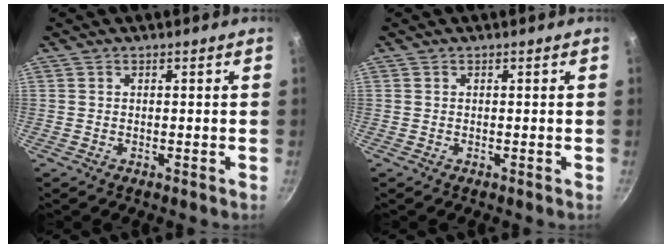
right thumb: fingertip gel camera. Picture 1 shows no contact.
{"total": 0.0}